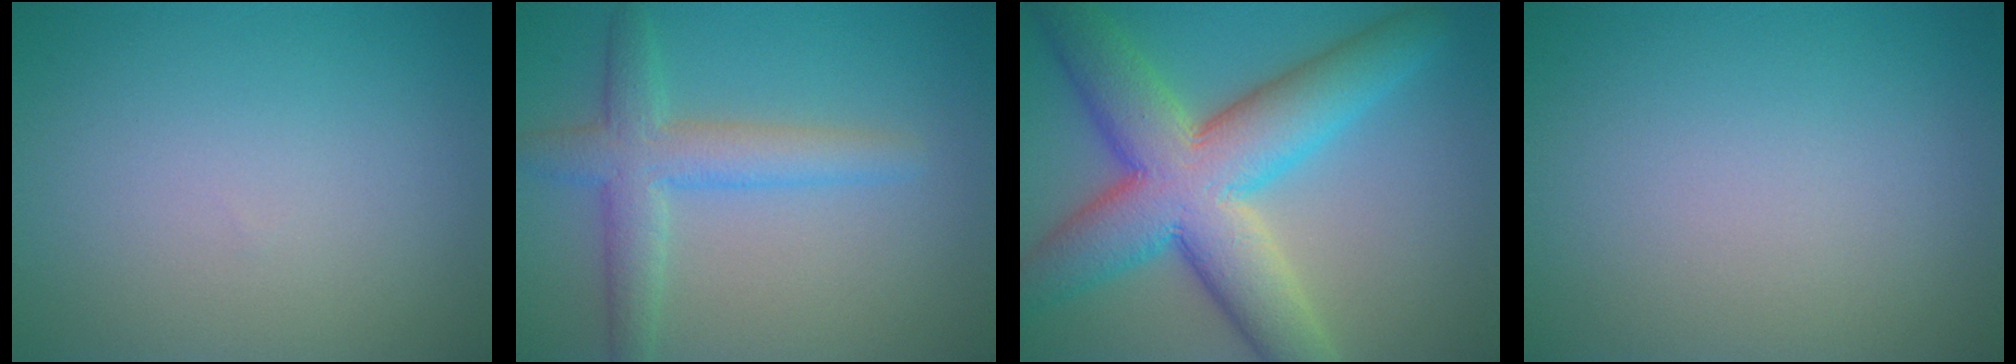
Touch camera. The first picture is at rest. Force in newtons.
{"total": 4.2, "press": 4.2, "slide": 0.2}
{"total": 11.6, "press": 11.6, "slide": 0.5}
{"total": 0.0}